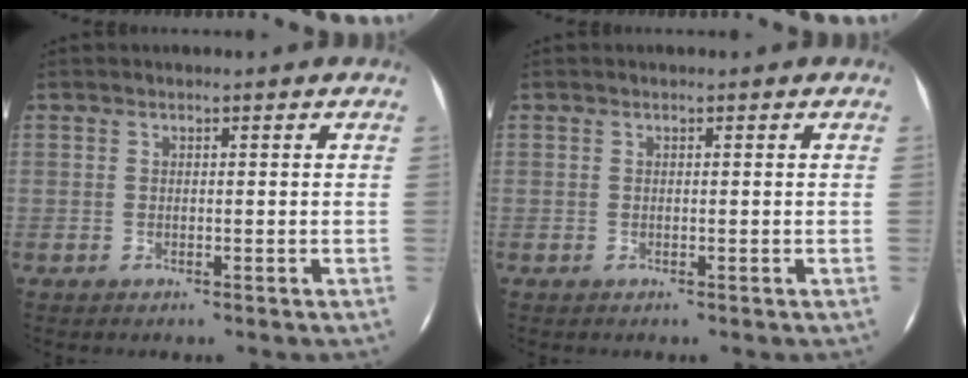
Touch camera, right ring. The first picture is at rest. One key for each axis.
{"total": 0.0}